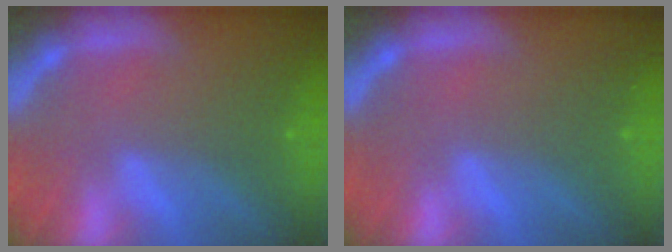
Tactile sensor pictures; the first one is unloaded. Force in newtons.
{"total": 0.0}